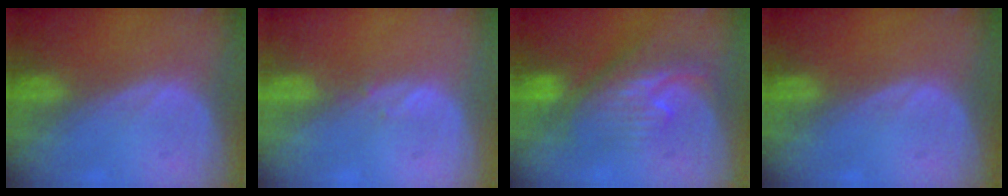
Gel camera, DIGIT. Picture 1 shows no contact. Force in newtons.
{"total": 0.6, "press": 0.6, "slide": 0.1}
{"total": 7.9, "press": 7.5, "slide": 2.5}
{"total": 0.0}